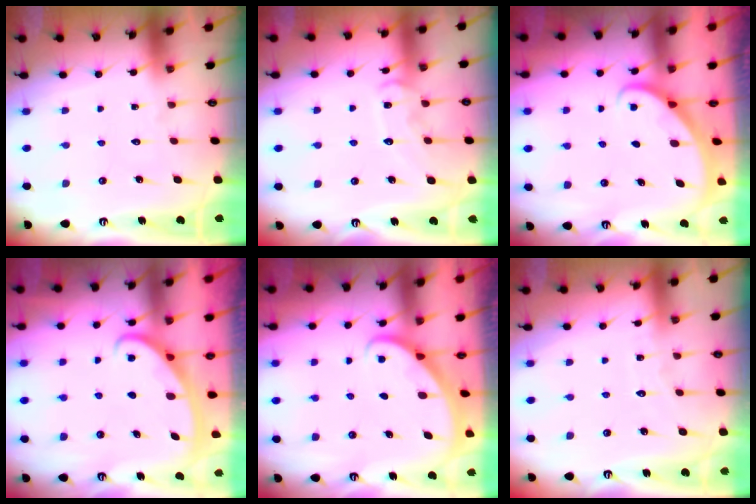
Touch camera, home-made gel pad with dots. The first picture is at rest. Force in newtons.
{"total": 10.4, "press": 10.4, "slide": 0.6}
{"total": 2.1, "press": 2.1, "slide": 0.1}
{"total": 3.0, "press": 3.0, "slide": 0.4}
{"total": 2.1, "press": 2.1, "slide": 0.1}
{"total": 3.8, "press": 3.8, "slide": 0.4}